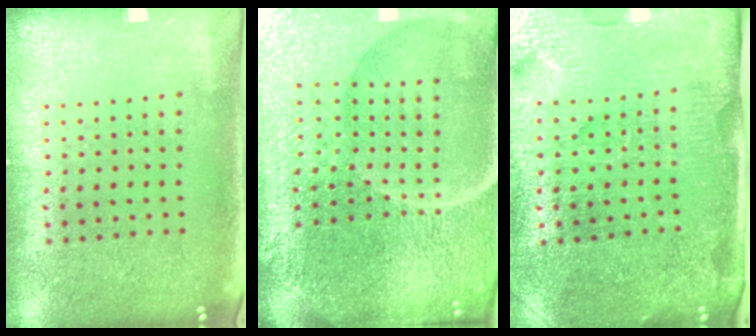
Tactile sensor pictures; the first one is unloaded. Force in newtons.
{"total": 6.8, "press": 6.0, "slide": 3.2}
{"total": 4.3, "press": 3.9, "slide": 1.9}